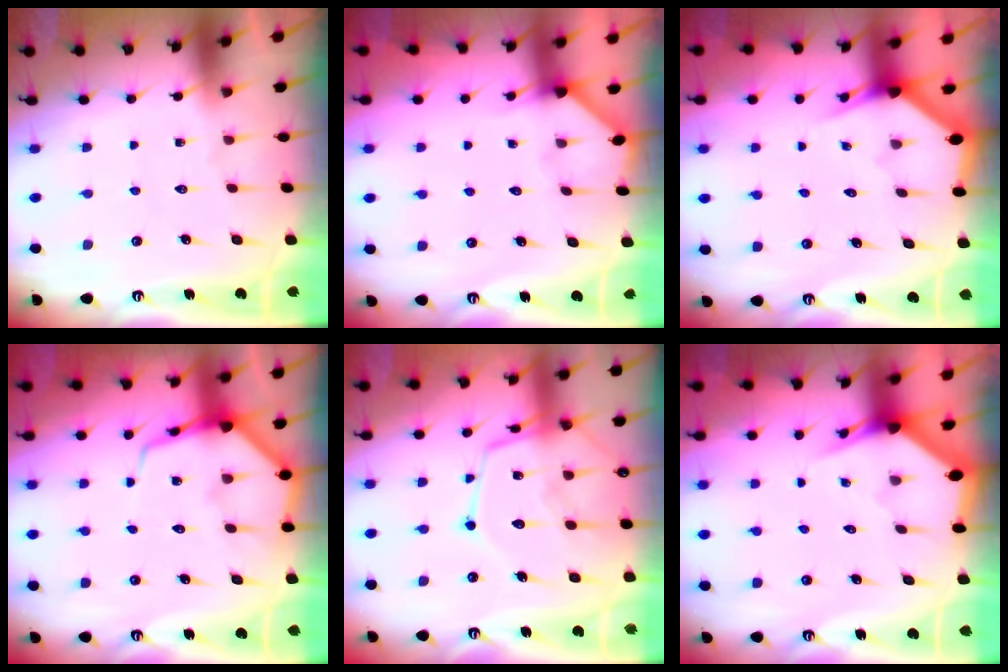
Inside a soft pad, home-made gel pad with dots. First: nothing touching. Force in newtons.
{"total": 2.6, "press": 2.6, "slide": 0.2}
{"total": 2.6, "press": 2.6, "slide": 0.1}
{"total": 7.5, "press": 7.5, "slide": 0.9}
{"total": 15.5, "press": 15.4, "slide": 1.7}
{"total": 3.0, "press": 3.0, "slide": 0.1}